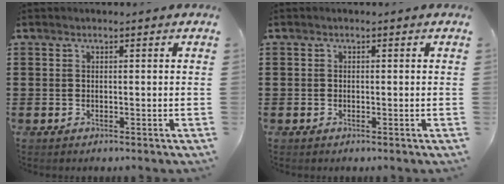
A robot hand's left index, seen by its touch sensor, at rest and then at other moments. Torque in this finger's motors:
{"motor_torque": [-0.07, 0.03, -0.02, -0.01]}